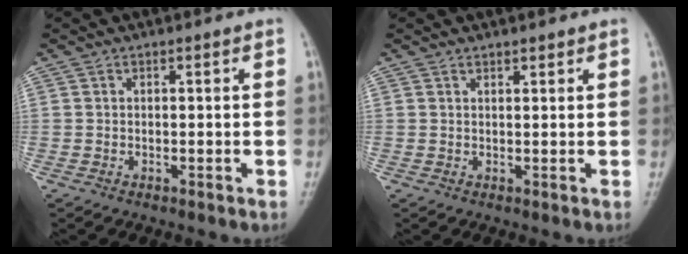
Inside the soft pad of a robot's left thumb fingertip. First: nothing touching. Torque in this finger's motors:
{"motor_torque": [-0.24, -0.08, -0.11, 0.04, -0.03]}